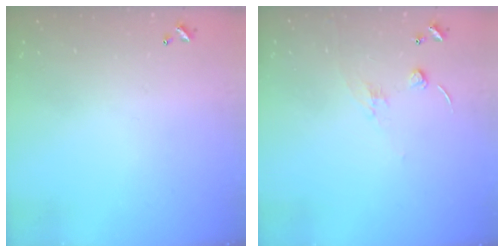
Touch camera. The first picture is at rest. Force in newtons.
{"total": 2.3, "press": 2.3, "slide": 0.5}